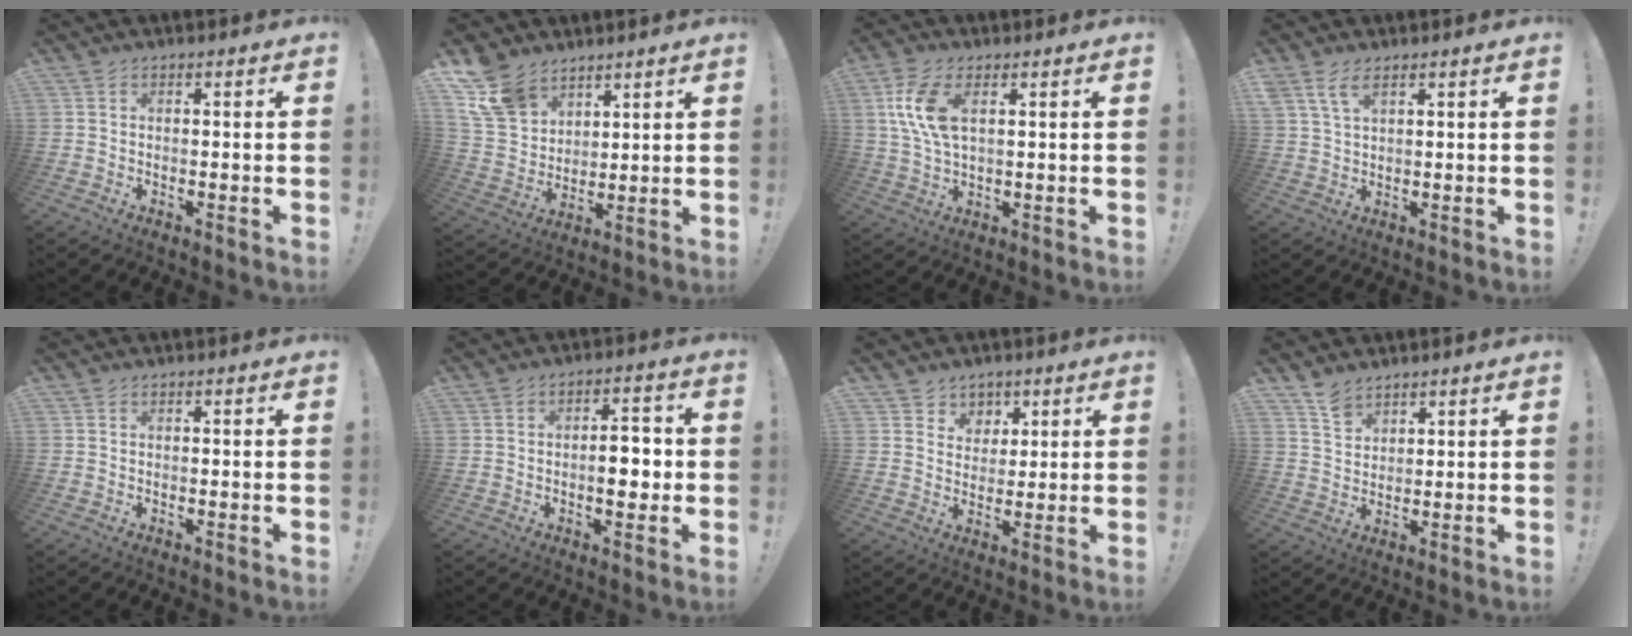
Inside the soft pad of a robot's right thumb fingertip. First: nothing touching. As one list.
[{"total": 14.3, "force": [9.5, 9.1, 5.5], "torque": [-0.116, -0.055, 0.190]}, {"total": 10.6, "force": [3.2, 5.5, 8.4], "torque": [-0.170, -0.001, 0.061]}, {"total": 5.3, "force": [3.1, 2.2, 3.7], "torque": [-0.064, -0.010, 0.058]}, {"total": 0.0}, {"total": 7.1, "force": [-1.2, 3.6, 6.0], "torque": [-0.080, 0.012, -0.025]}, {"total": 5.7, "force": [2.8, 4.9, 0.2], "torque": [-0.004, -0.028, 0.056]}, {"total": 5.5, "force": [4.5, 2.5, 2.0], "torque": [-0.029, -0.028, 0.084]}]